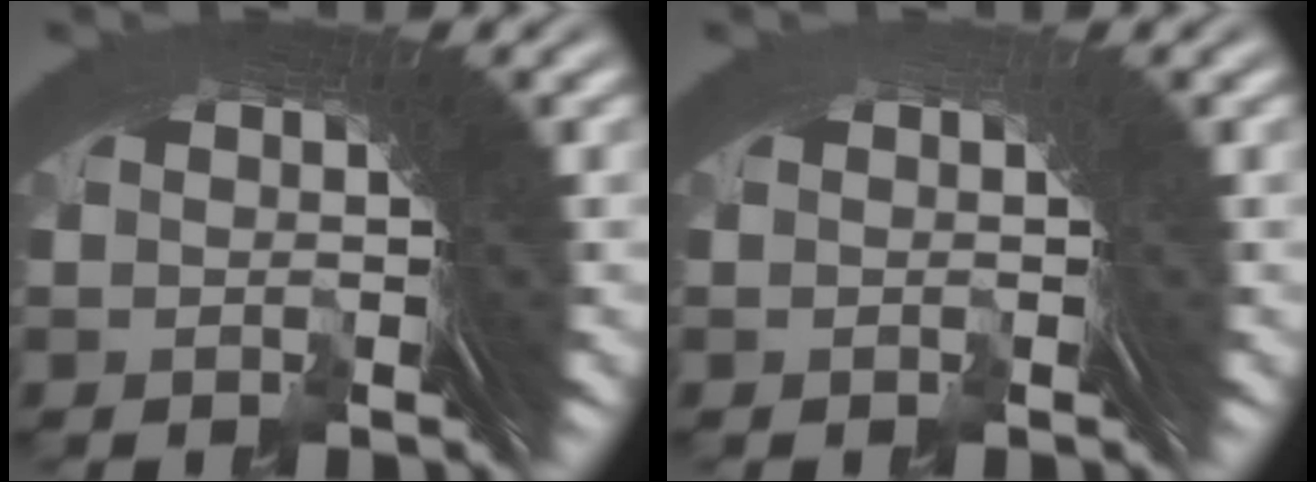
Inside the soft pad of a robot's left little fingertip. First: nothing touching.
{"total": 1.0, "force": [0.4, -0.1, -0.9], "torque": [0.014, 0.006, 0.004]}